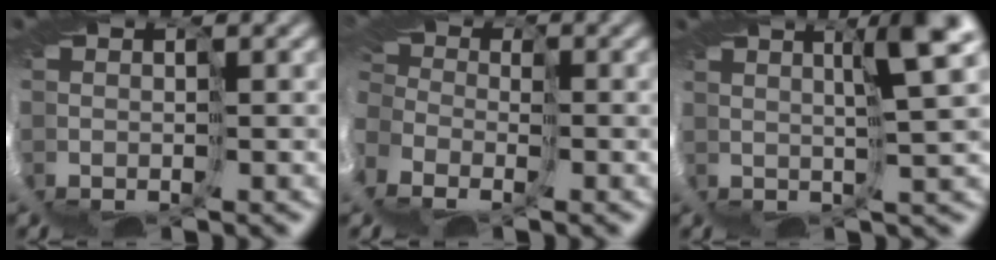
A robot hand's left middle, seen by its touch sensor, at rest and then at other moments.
{"total": 11.0, "force": [-6.0, 7.9, 4.8], "torque": [-0.123, -0.037, -0.089]}
{"total": 5.4, "force": [2.8, 0.0, 4.6], "torque": [-0.059, 0.017, 0.036]}